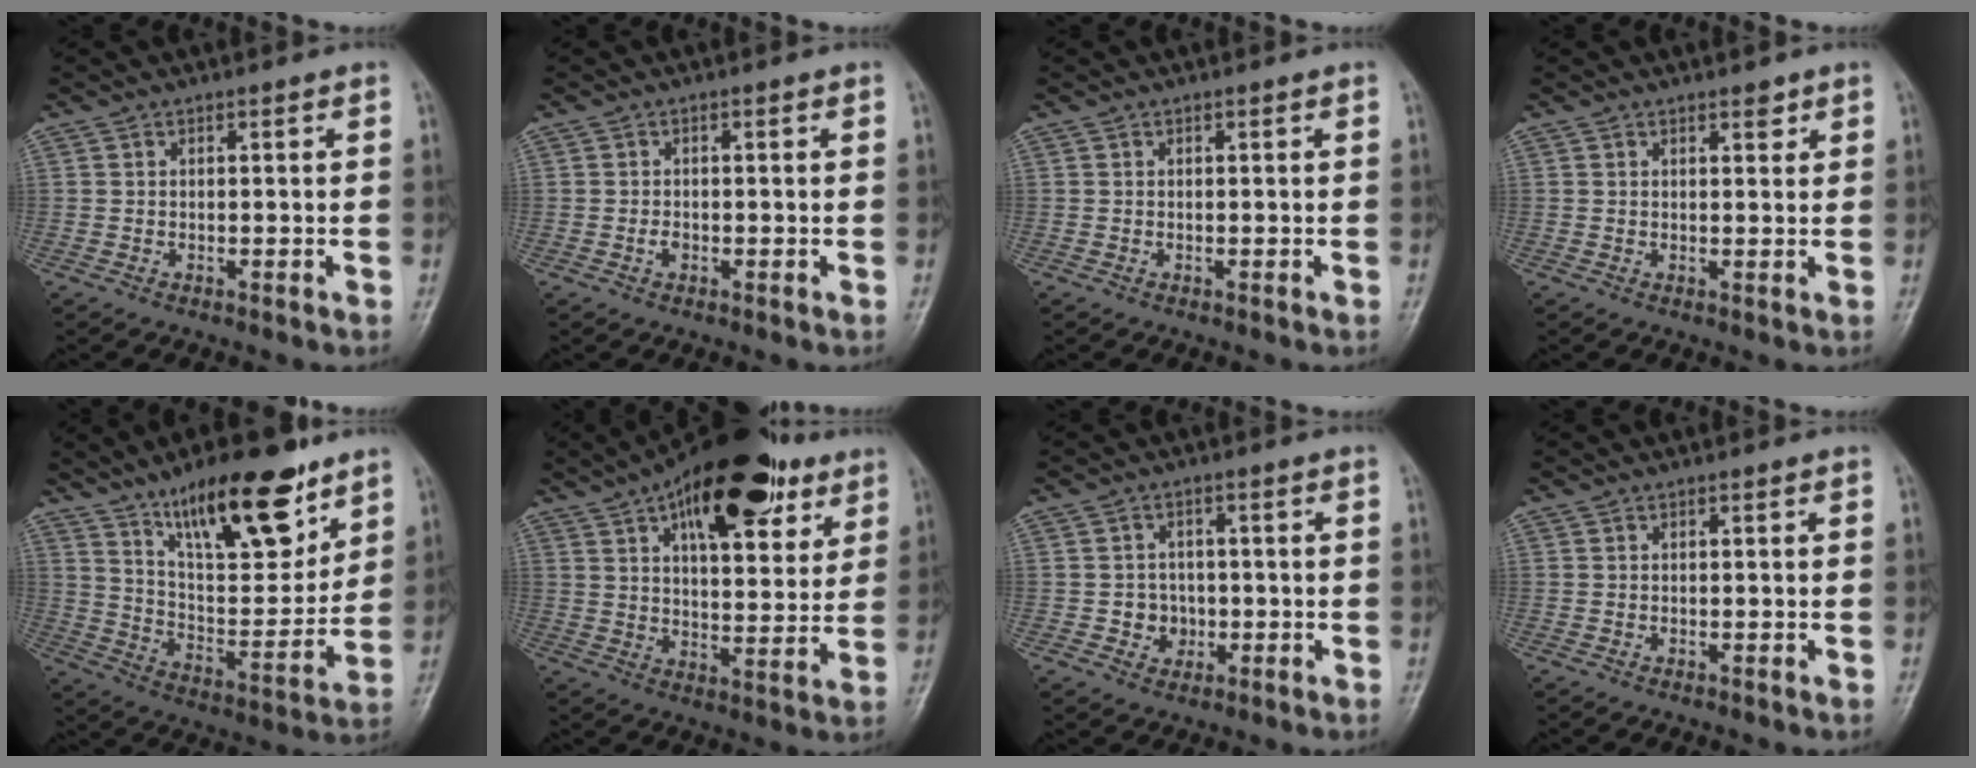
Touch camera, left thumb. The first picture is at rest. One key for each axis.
{"total": 1.3, "fx": -0.5, "fy": 0.9, "fz": 0.8, "tx": -0.013, "ty": 0.001, "tz": -0.011}
{"total": 0.0}
{"total": 1.8, "fx": 1.3, "fy": 0.9, "fz": 1.0, "tx": -0.003, "ty": -0.006, "tz": 0.016}
{"total": 20.9, "fx": 13.6, "fy": 7.3, "fz": 14.1, "tx": -0.180, "ty": -0.071, "tz": 0.232}
{"total": 23.4, "fx": 12.5, "fy": 10.5, "fz": 16.7, "tx": -0.218, "ty": -0.020, "tz": 0.191}
{"total": 4.2, "fx": -0.8, "fy": 3.9, "fz": 1.5, "tx": 0.004, "ty": 0.008, "tz": -0.012}
{"total": 0.0}